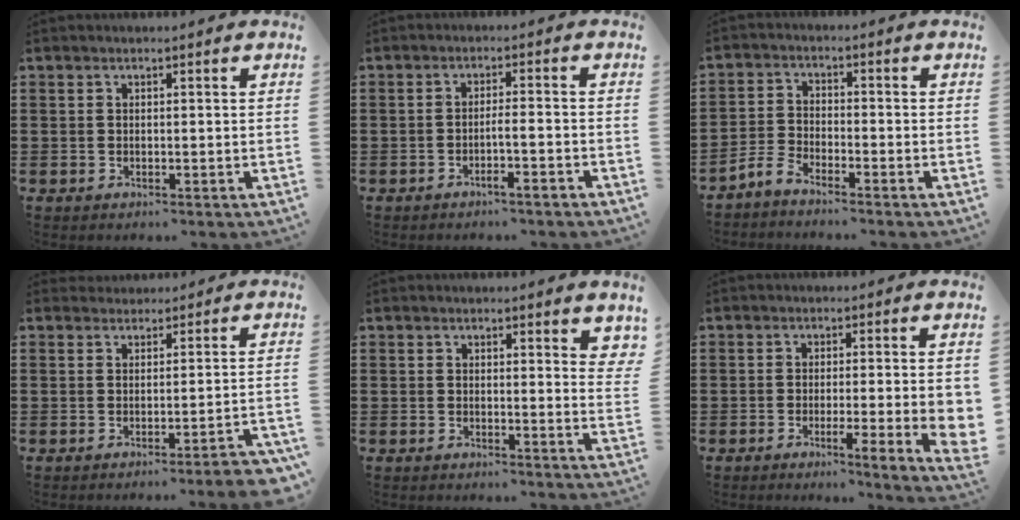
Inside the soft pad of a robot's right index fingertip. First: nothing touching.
{"total": 2.6, "force": [-1.7, -0.2, 2.0], "torque": [-0.036, -0.001, -0.036]}
{"total": 3.0, "force": [-2.9, 0.0, 0.5], "torque": [-0.021, 0.005, -0.062]}
{"total": 1.1, "force": [-0.5, 0.0, 1.0], "torque": [-0.022, 0.000, -0.010]}
{"total": 1.9, "force": [1.7, 0.4, 0.9], "torque": [-0.006, -0.002, 0.028]}
{"total": 6.3, "force": [-1.3, 0.8, 6.1], "torque": [-0.090, -0.013, -0.017]}